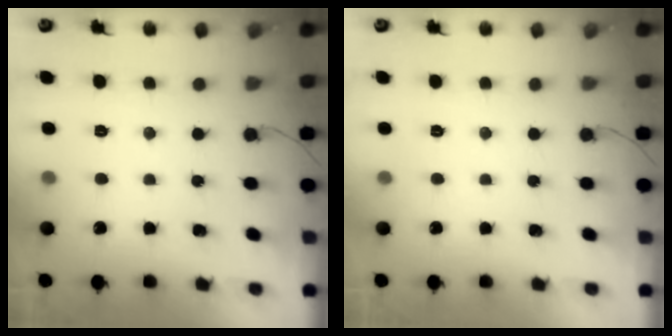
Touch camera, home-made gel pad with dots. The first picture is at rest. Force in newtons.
{"total": 0.0}